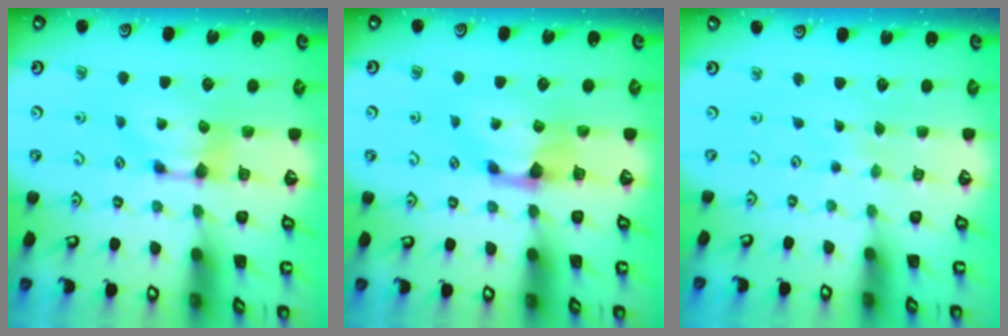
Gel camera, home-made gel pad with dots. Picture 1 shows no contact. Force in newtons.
{"total": 1.1, "press": 0.1, "slide": 1.1}
{"total": 4.0, "press": 4.0, "slide": 0.0}